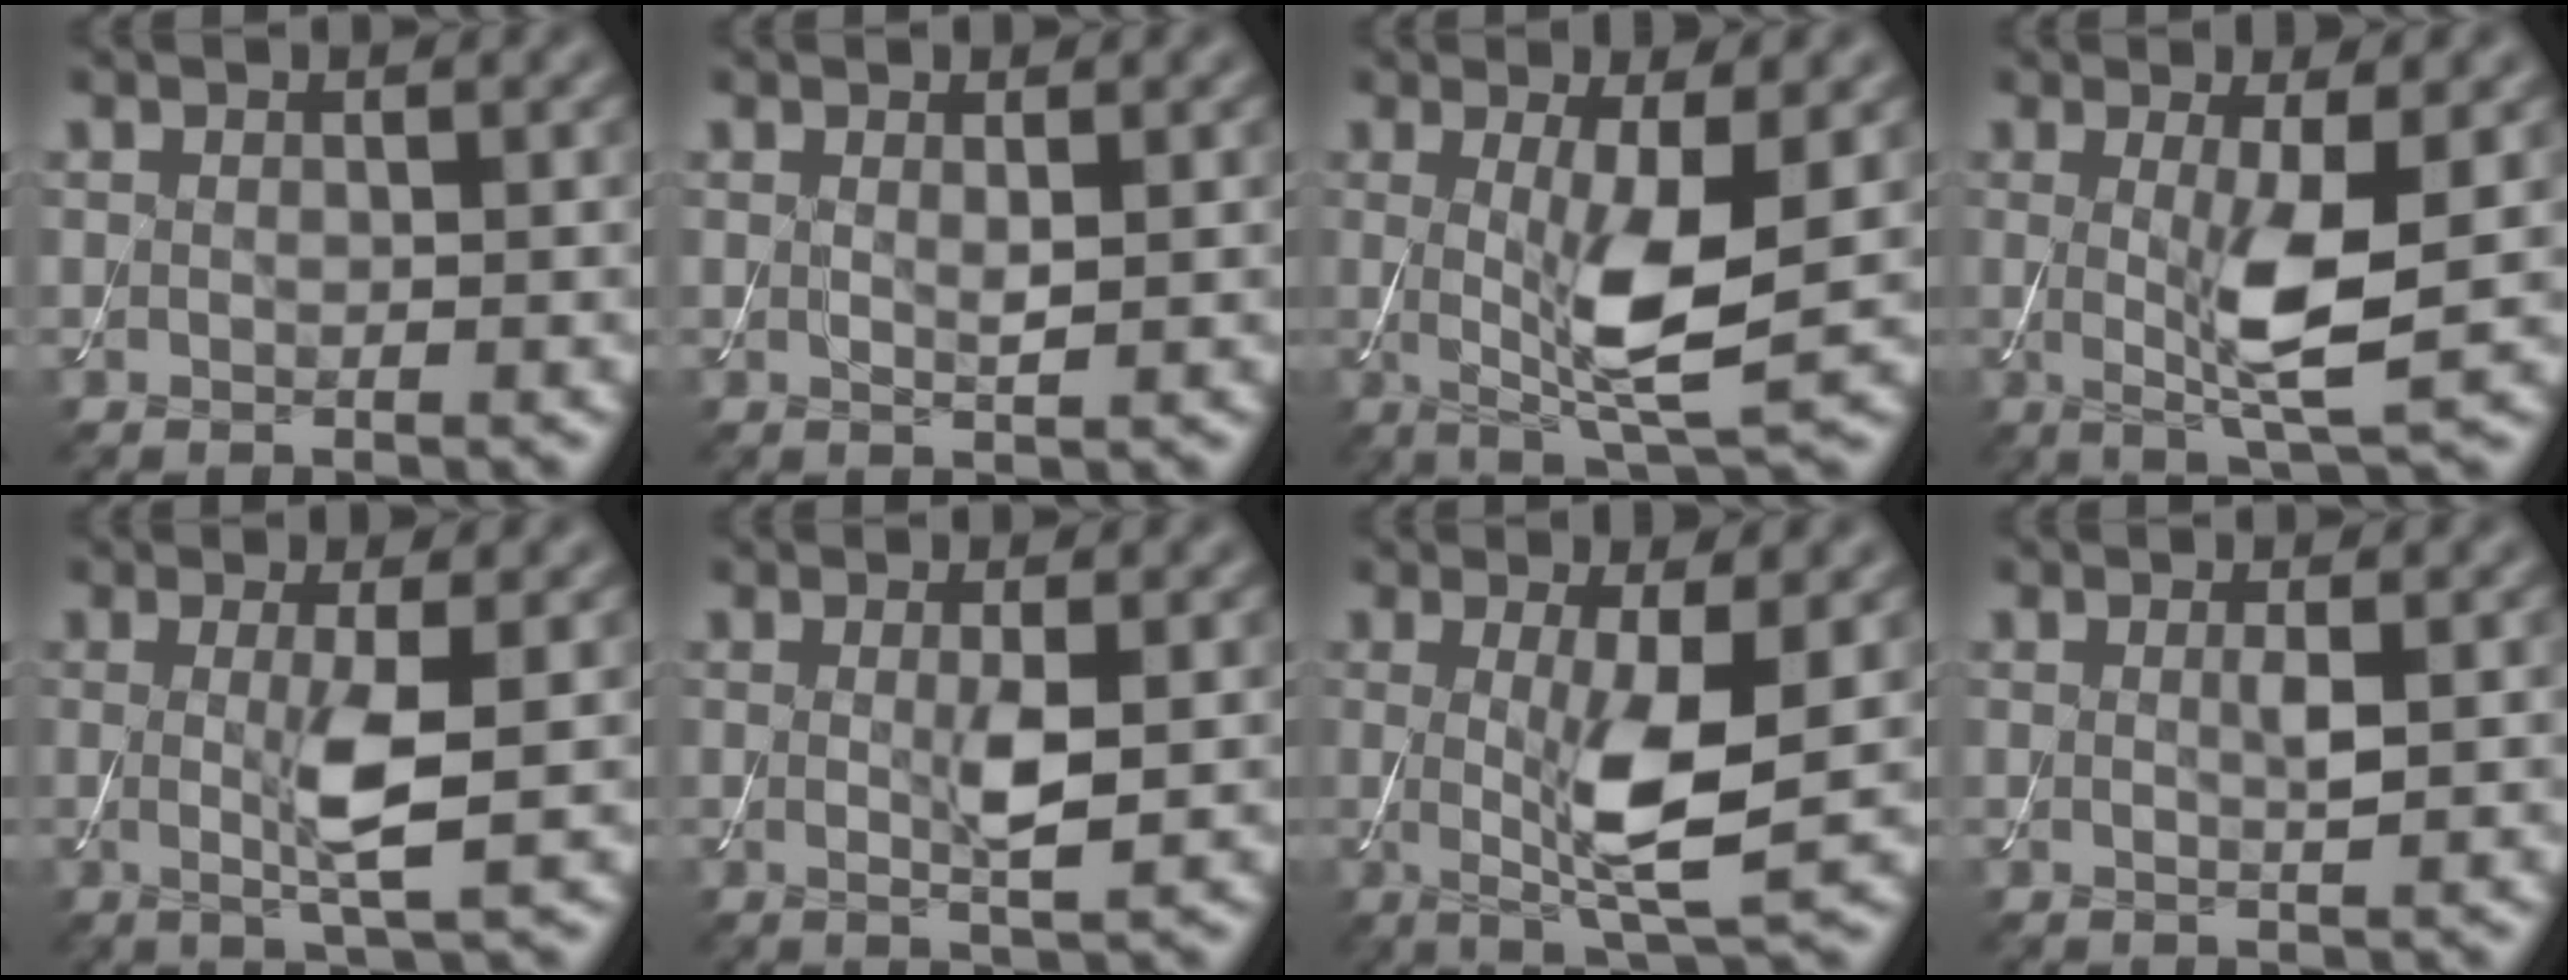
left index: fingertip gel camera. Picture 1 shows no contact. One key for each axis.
{"total": 0.7, "fx": 0.3, "fy": 0.1, "fz": 0.6, "tx": -0.014, "ty": -0.003, "tz": 0.006}
{"total": 6.1, "fx": 0.1, "fy": 1.3, "fz": 6.0, "tx": -0.108, "ty": -0.014, "tz": 0.005}
{"total": 5.0, "fx": 0.1, "fy": 0.8, "fz": 4.9, "tx": -0.093, "ty": -0.014, "tz": 0.003}
{"total": 3.4, "fx": 0.0, "fy": 0.4, "fz": 3.4, "tx": -0.069, "ty": -0.009, "tz": -0.001}
{"total": 2.3, "fx": 0.1, "fy": 0.3, "fz": 2.3, "tx": -0.047, "ty": -0.004, "tz": 0.003}
{"total": 5.7, "fx": 0.1, "fy": 1.0, "fz": 5.6, "tx": -0.103, "ty": -0.014, "tz": 0.003}
{"total": 1.1, "fx": 0.2, "fy": 0.1, "fz": 1.1, "tx": -0.022, "ty": 0.000, "tz": 0.001}